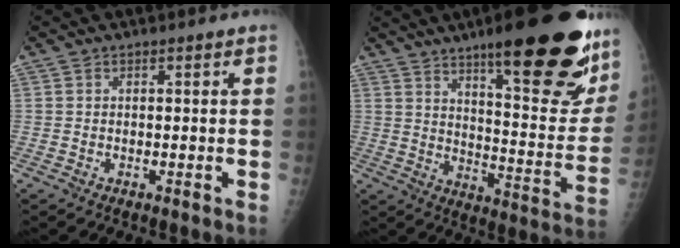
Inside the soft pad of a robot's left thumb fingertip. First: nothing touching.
{"total": 27.1, "force": [16.6, 6.6, 20.4], "torque": [-0.247, -0.081, 0.238]}